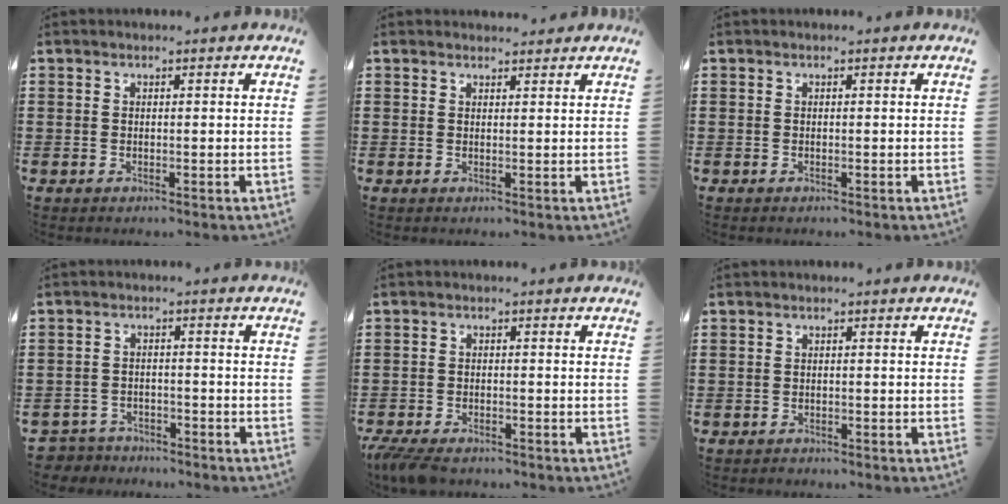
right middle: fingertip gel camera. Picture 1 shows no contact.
{"total": 1.3, "force": [1.2, 0.3, 0.1], "torque": [0.003, 0.000, 0.022]}
{"total": 0.0}
{"total": 3.3, "force": [-3.2, 0.6, -0.3], "torque": [-0.011, -0.004, -0.072]}
{"total": 3.0, "force": [-2.7, 0.7, 1.1], "torque": [-0.042, -0.005, -0.061]}
{"total": 0.6, "force": [-0.6, 0.2, -0.1], "torque": [0.001, 0.001, -0.014]}